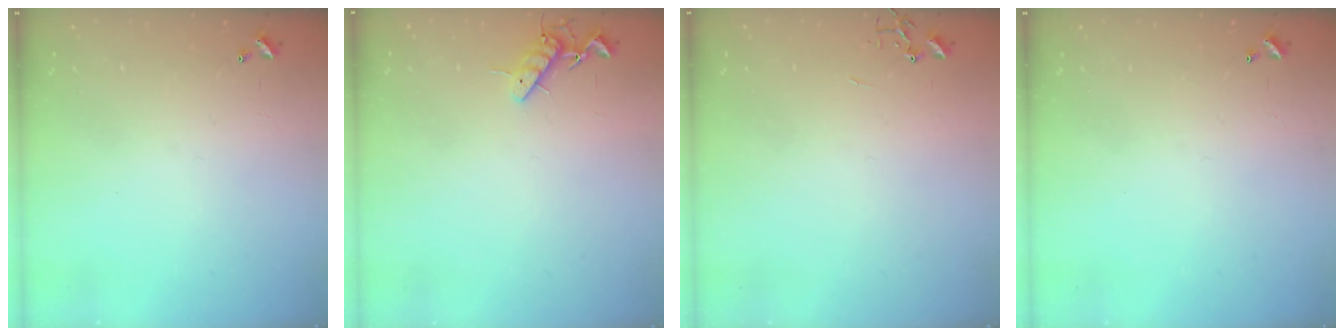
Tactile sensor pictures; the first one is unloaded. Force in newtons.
{"total": 8.0, "press": 7.9, "slide": 1.4}
{"total": 0.0}
{"total": 0.0}